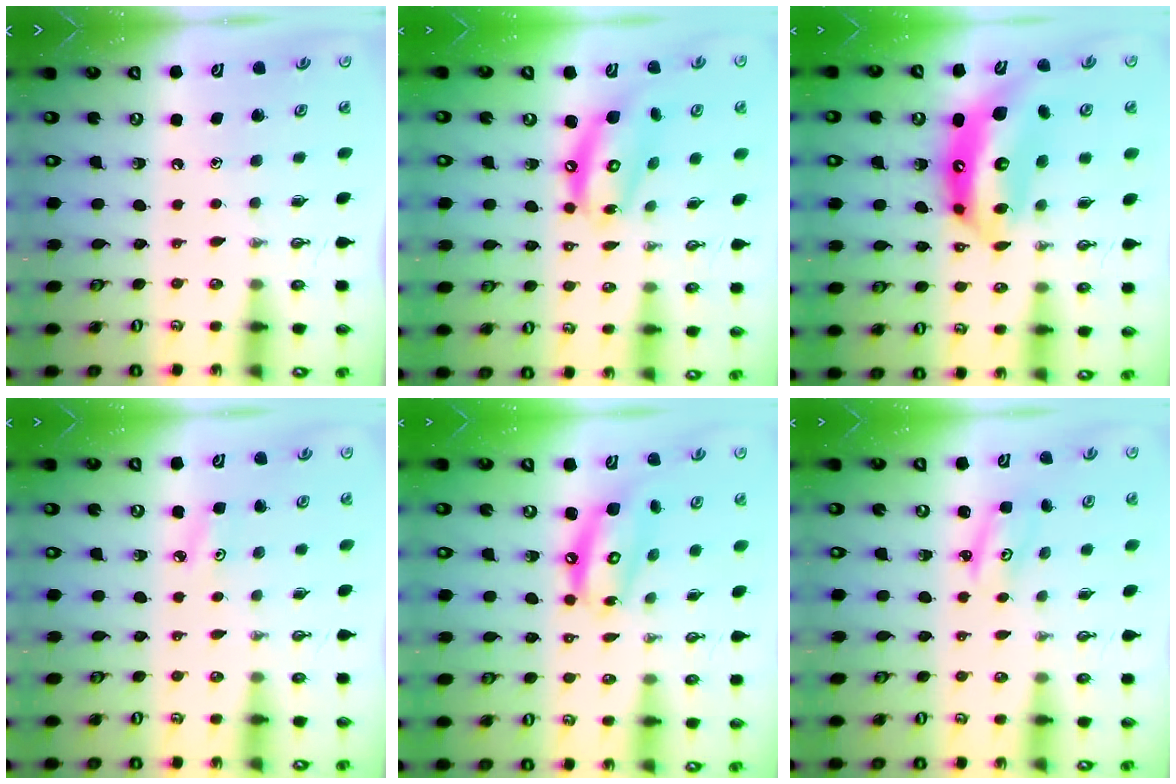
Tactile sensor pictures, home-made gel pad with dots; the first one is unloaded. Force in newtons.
{"total": 12.5, "press": 12.5, "slide": 1.3}
{"total": 16.1, "press": 16.1, "slide": 1.4}
{"total": 3.5, "press": 3.5, "slide": 0.3}
{"total": 12.4, "press": 12.3, "slide": 1.2}
{"total": 2.6, "press": 2.6, "slide": 0.2}